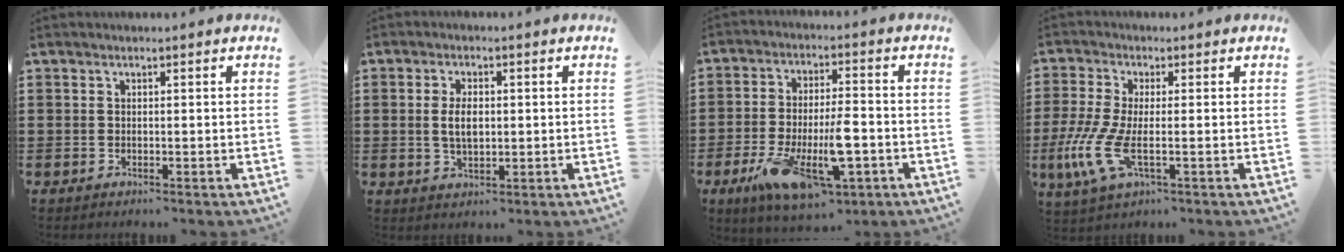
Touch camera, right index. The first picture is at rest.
{"total": 4.0, "force": [0.2, 1.9, 3.5], "torque": [-0.078, 0.000, 0.002]}
{"total": 13.6, "force": [-5.8, 4.8, 11.3], "torque": [-0.219, 0.004, -0.097]}
{"total": 7.2, "force": [-2.0, 2.3, 6.6], "torque": [-0.171, -0.024, -0.042]}